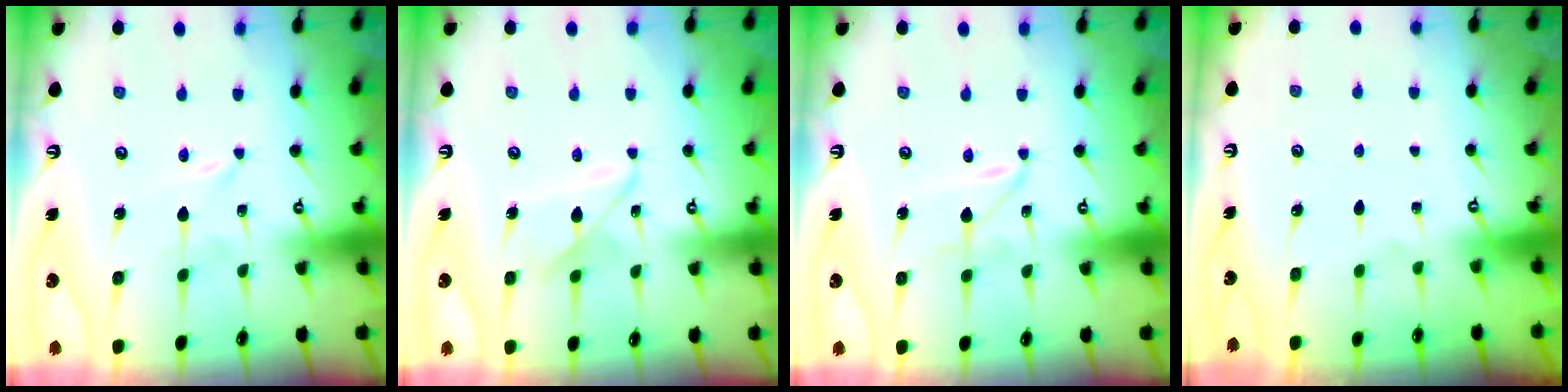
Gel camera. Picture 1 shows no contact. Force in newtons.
{"total": 7.3, "press": 7.3, "slide": 0.6}
{"total": 1.6, "press": 1.6, "slide": 0.1}
{"total": 0.0}